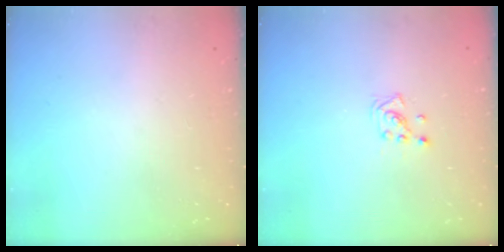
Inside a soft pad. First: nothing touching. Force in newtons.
{"total": 2.1, "press": 2.0, "slide": 0.8}